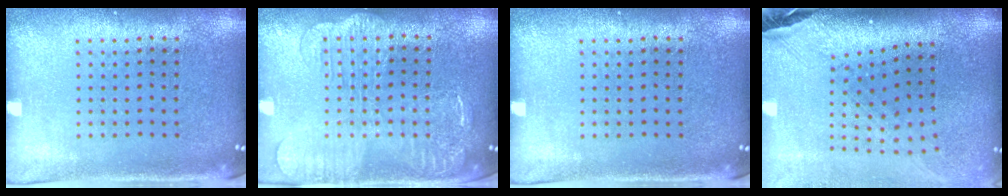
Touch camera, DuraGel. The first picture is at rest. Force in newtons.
{"total": 2.2, "press": 2.1, "slide": 0.5}
{"total": 0.0}
{"total": 2.2, "press": 1.8, "slide": 1.4}